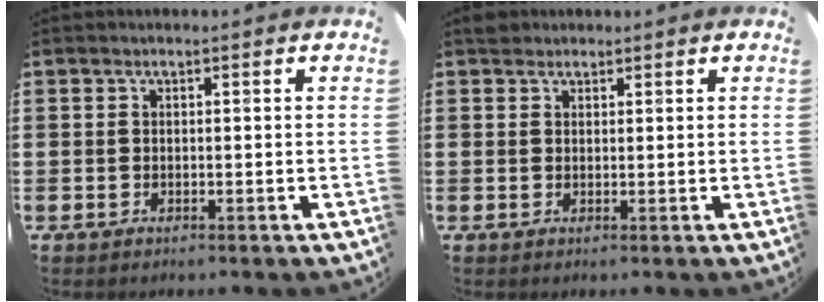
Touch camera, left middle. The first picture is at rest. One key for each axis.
{"total": 1.2, "fx": 1.1, "fy": 0.5, "fz": -0.1, "tx": 0.009, "ty": 0.001, "tz": 0.020}